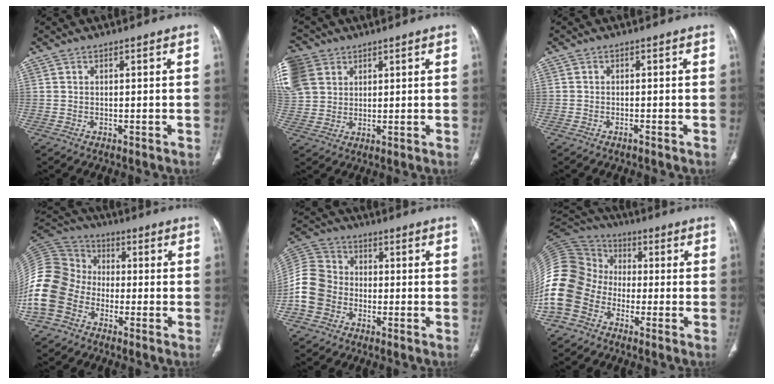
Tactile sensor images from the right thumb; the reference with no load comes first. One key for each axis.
{"total": 18.5, "fx": 7.6, "fy": 14.7, "fz": 8.4, "tx": -0.242, "ty": 0.041, "tz": 0.165}
{"total": 0.7, "fx": -0.6, "fy": 0.2, "fz": 0.2, "tx": -0.003, "ty": 0.003, "tz": -0.012}
{"total": 17.6, "fx": -5.8, "fy": 14.0, "fz": 8.9, "tx": -0.203, "ty": 0.059, "tz": -0.118}
{"total": 10.7, "fx": -3.1, "fy": 9.1, "fz": 4.8, "tx": -0.084, "ty": 0.033, "tz": -0.067}
{"total": 20.7, "fx": -6.6, "fy": 16.7, "fz": 10.3, "tx": -0.253, "ty": 0.069, "tz": -0.132}